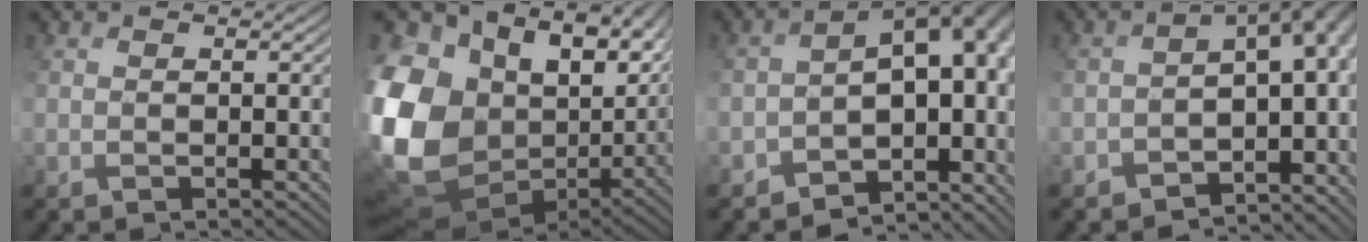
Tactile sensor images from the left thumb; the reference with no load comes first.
{"total": 20.5, "force": [2.2, 14.3, 14.5], "torque": [-0.359, -0.040, 0.097]}
{"total": 14.6, "force": [-2.7, 8.2, 11.8], "torque": [-0.160, -0.039, 0.020]}
{"total": 12.5, "force": [-3.1, 7.4, 9.6], "torque": [-0.132, -0.047, 0.017]}